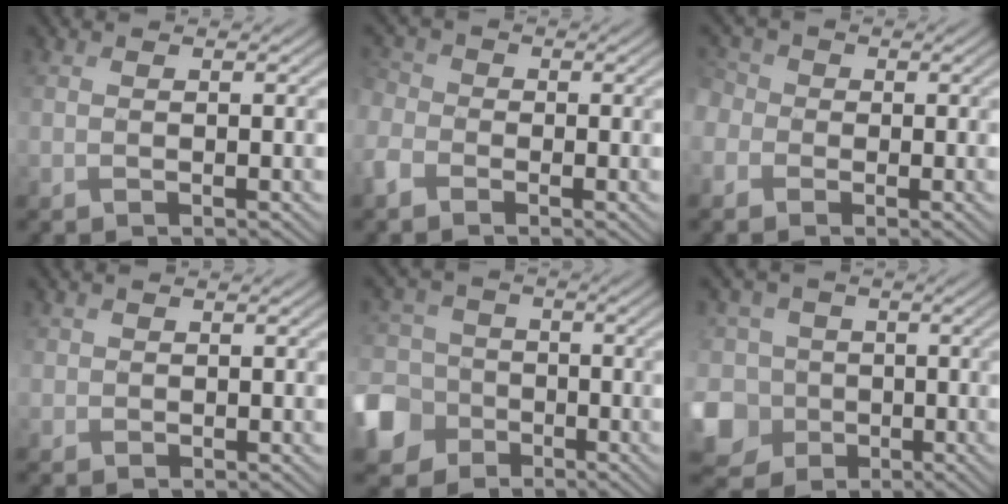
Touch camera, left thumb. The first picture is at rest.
{"total": 3.8, "force": [-2.2, 2.8, 1.5], "torque": [-0.051, 0.000, -0.062]}
{"total": 4.3, "force": [-0.8, 3.9, 1.5], "torque": [-0.061, 0.004, -0.035]}
{"total": 1.3, "force": [0.5, 1.2, 0.1], "torque": [-0.003, -0.003, 0.007]}
{"total": 10.9, "force": [-4.7, 8.9, 4.2], "torque": [-0.136, -0.026, -0.114]}
{"total": 12.8, "force": [-3.5, 11.2, 5.1], "torque": [-0.168, 0.000, -0.091]}